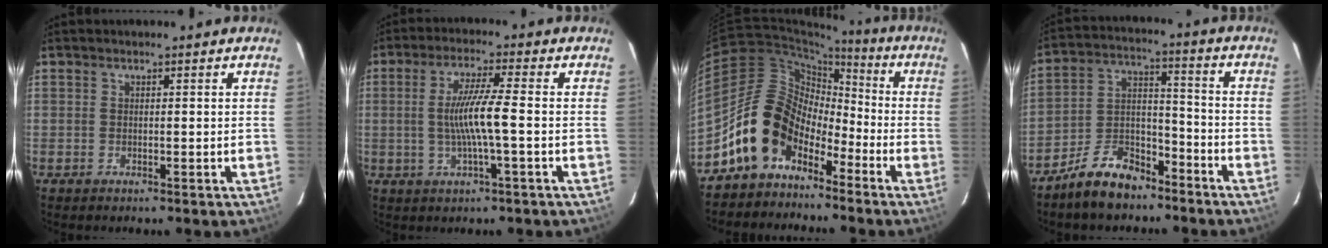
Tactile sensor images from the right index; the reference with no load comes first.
{"total": 7.7, "force": [-1.0, -0.5, 7.6], "torque": [-0.146, -0.004, -0.014]}
{"total": 12.5, "force": [-7.6, 8.5, 5.2], "torque": [-0.099, 0.030, -0.134]}
{"total": 11.4, "force": [-8.5, 5.6, 5.3], "torque": [-0.109, 0.036, -0.143]}